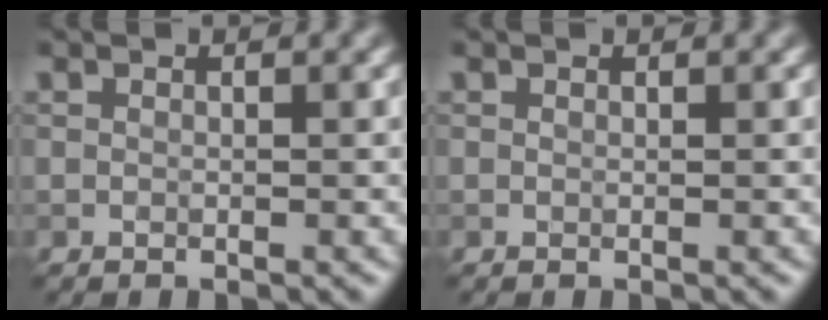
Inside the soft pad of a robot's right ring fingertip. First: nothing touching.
{"total": 0.0}